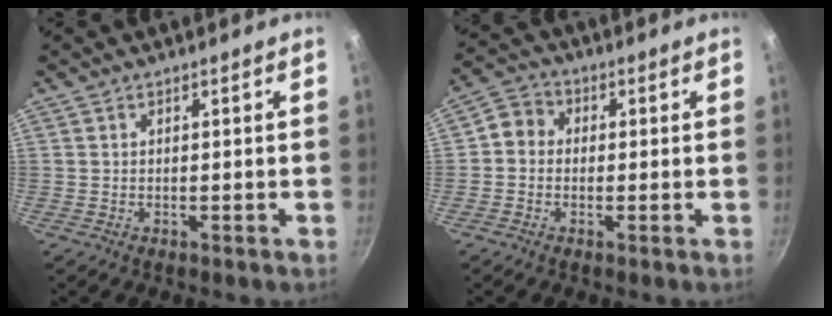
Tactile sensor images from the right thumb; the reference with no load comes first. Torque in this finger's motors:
{"motor_torque": [-0.02, 0.02, 0.60, -0.20, 0.05]}